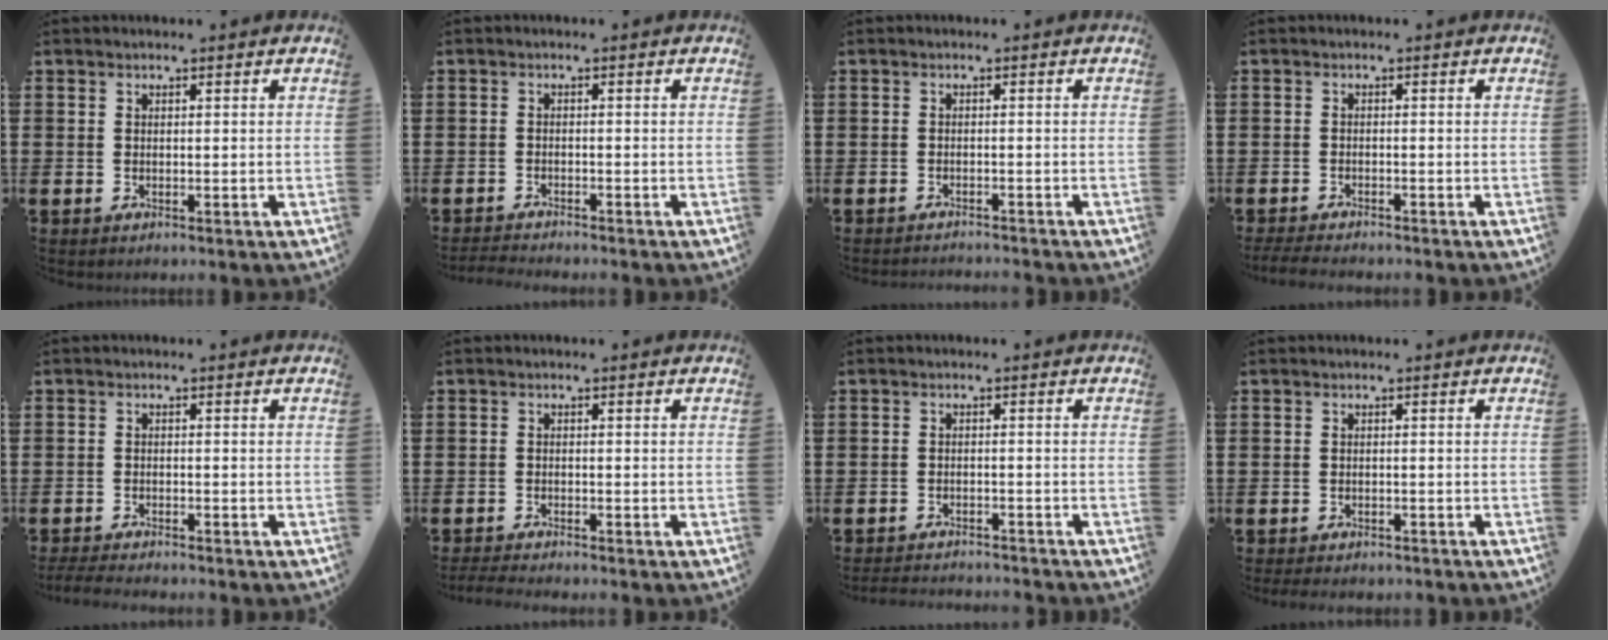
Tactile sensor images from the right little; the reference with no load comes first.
{"total": 1.4, "force": [-1.4, -0.1, 0.1], "torque": [-0.004, 0.001, -0.028]}
{"total": 1.0, "force": [-1.0, -0.1, 0.0], "torque": [-0.001, 0.002, -0.021]}
{"total": 1.6, "force": [-1.5, 0.1, 0.5], "torque": [-0.010, 0.003, -0.029]}
{"total": 1.8, "force": [-1.7, 0.0, 0.4], "torque": [-0.008, 0.003, -0.034]}
{"total": 1.4, "force": [-1.4, 0.0, 0.4], "torque": [-0.008, 0.002, -0.027]}
{"total": 2.0, "force": [-2.0, -0.1, -0.1], "torque": [-0.003, 0.002, -0.043]}
{"total": 0.9, "force": [-0.8, 0.2, 0.2], "torque": [-0.006, 0.000, -0.017]}